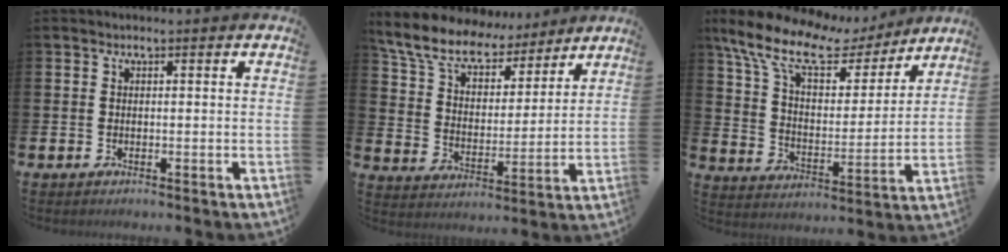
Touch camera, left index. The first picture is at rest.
{"total": 9.0, "force": [8.0, 3.4, 2.5], "torque": [-0.082, -0.052, 0.141]}
{"total": 12.0, "force": [9.1, 5.2, 5.9], "torque": [-0.138, -0.053, 0.154]}